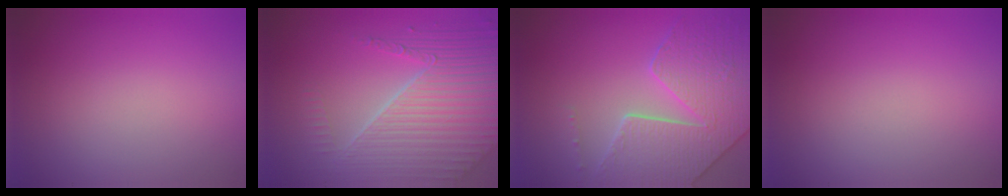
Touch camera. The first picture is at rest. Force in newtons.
{"total": 7.0, "press": 5.4, "slide": 4.4}
{"total": 7.1, "press": 5.9, "slide": 4.0}
{"total": 0.0}